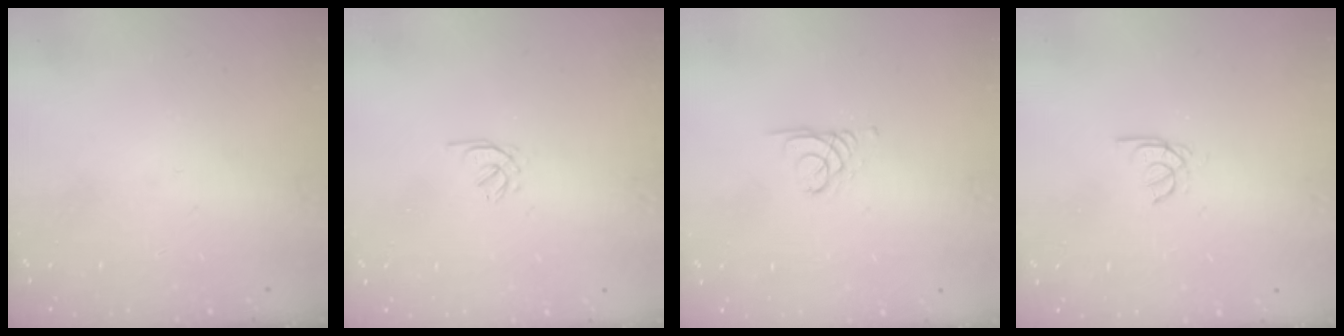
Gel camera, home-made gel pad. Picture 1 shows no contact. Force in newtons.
{"total": 0.9, "press": 0.8, "slide": 0.4}
{"total": 1.4, "press": 1.3, "slide": 0.1}
{"total": 2.6, "press": 2.6, "slide": 0.4}